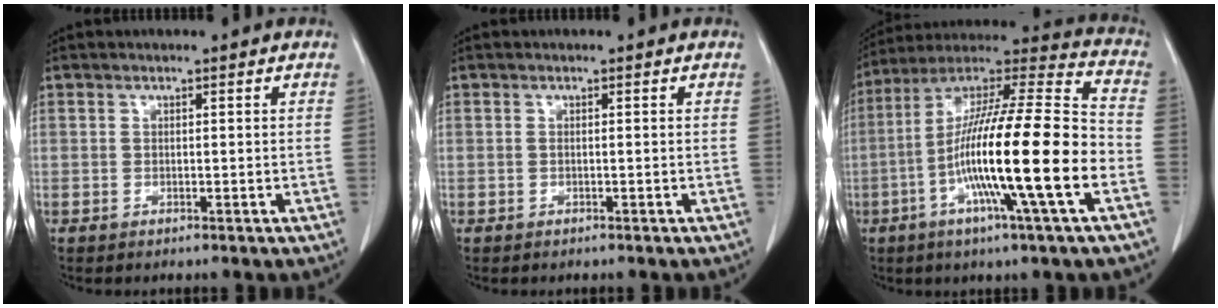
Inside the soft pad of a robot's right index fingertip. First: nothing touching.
{"total": 0.0}
{"total": 22.1, "force": [-5.9, 0.3, 21.3], "torque": [-0.372, -0.012, -0.110]}